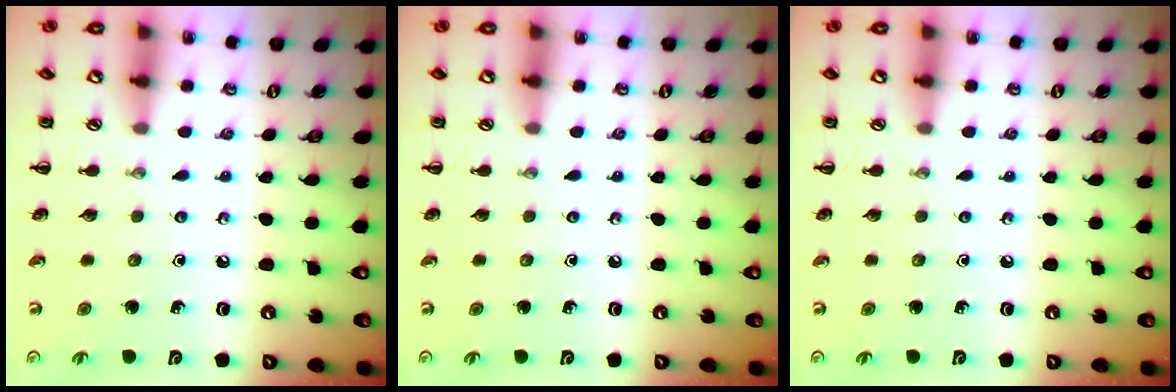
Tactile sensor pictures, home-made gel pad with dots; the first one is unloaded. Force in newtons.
{"total": 0.0}
{"total": 0.0}